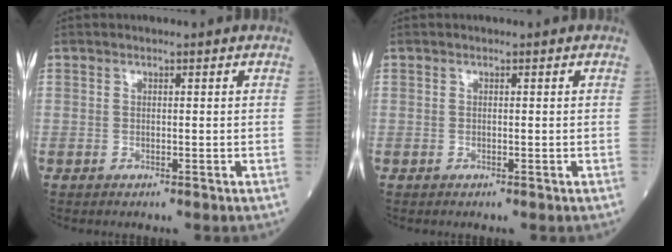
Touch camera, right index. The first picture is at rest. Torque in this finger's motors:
{"motor_torque": [0.00, 0.00, 0.00, -0.01]}